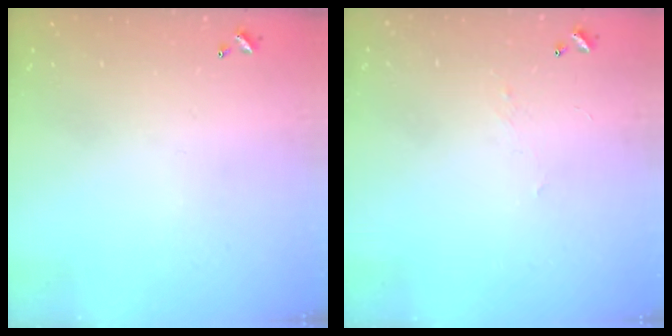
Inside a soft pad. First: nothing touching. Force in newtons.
{"total": 2.2, "press": 2.0, "slide": 0.8}